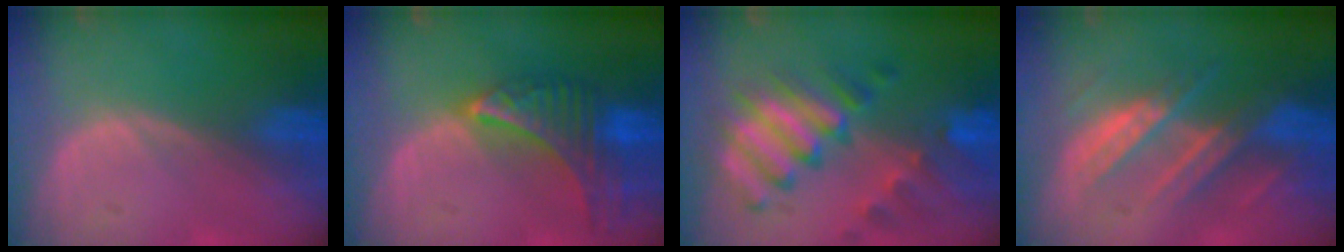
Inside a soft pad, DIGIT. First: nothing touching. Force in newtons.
{"total": 9.0, "press": 7.9, "slide": 4.3}
{"total": 10.8, "press": 9.3, "slide": 5.6}
{"total": 8.8, "press": 7.8, "slide": 4.0}